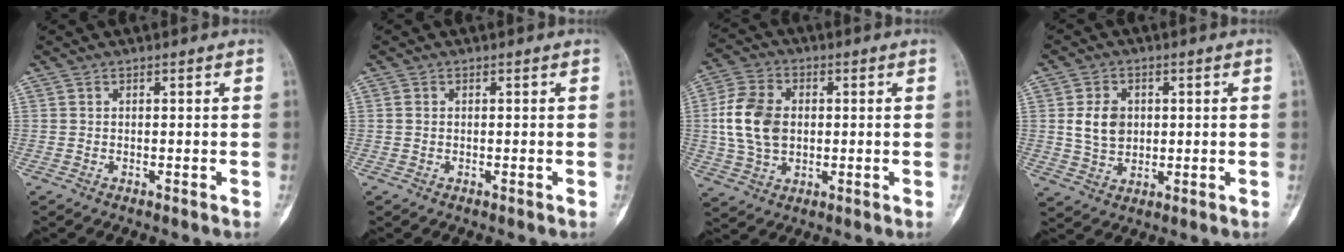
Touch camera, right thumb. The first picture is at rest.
{"total": 0.7, "force": [0.0, 0.6, 0.4], "torque": [-0.010, 0.001, 0.001]}
{"total": 11.8, "force": [0.6, 8.3, 8.4], "torque": [-0.156, 0.008, 0.012]}
{"total": 7.1, "force": [1.1, 5.4, 4.4], "torque": [-0.061, -0.006, 0.025]}